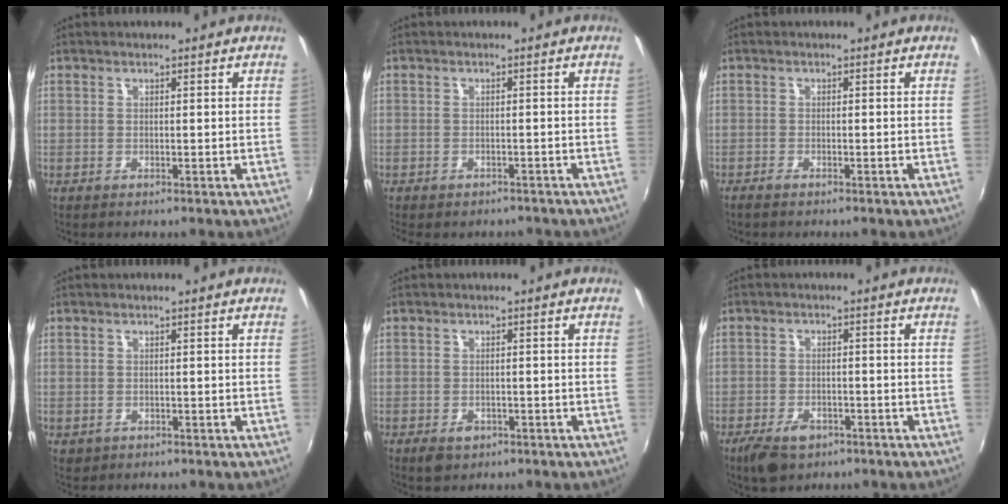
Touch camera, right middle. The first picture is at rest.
{"total": 3.9, "force": [-3.2, 1.8, 1.4], "torque": [-0.031, -0.013, -0.039]}
{"total": 1.4, "force": [-1.2, 0.2, 0.6], "torque": [-0.017, -0.004, -0.026]}
{"total": 1.5, "force": [-0.4, 1.4, 0.5], "torque": [-0.010, -0.004, -0.005]}
{"total": 3.5, "force": [-1.9, 2.4, 1.7], "torque": [-0.036, -0.006, -0.026]}
{"total": 6.9, "force": [-4.5, 3.8, 3.7], "torque": [-0.095, -0.013, -0.073]}